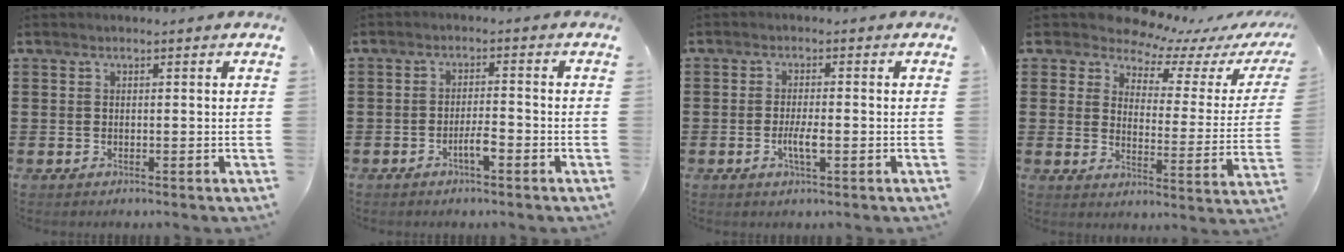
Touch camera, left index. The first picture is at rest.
{"total": 3.4, "force": [-1.8, 0.7, 2.8], "torque": [-0.055, 0.004, -0.034]}
{"total": 3.3, "force": [-0.9, 0.7, 3.1], "torque": [-0.060, -0.002, -0.018]}
{"total": 7.0, "force": [6.5, 2.2, 1.3], "torque": [-0.050, -0.047, 0.111]}